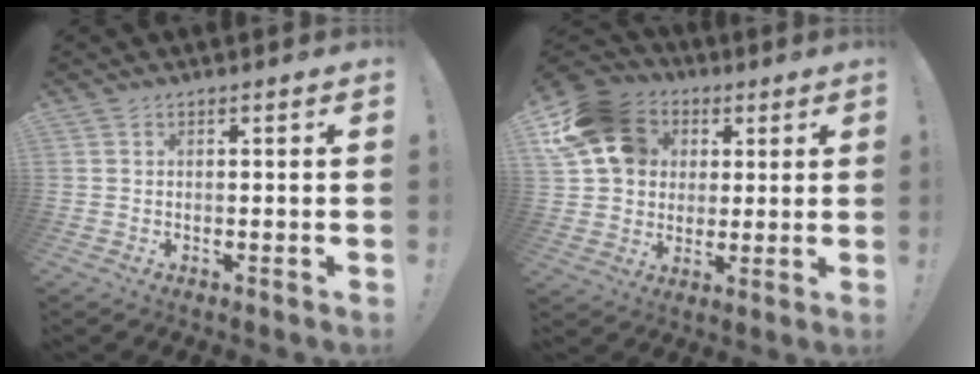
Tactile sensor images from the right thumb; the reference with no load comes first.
{"total": 17.7, "force": [5.6, 14.4, 8.6], "torque": [-0.142, -0.011, 0.116]}